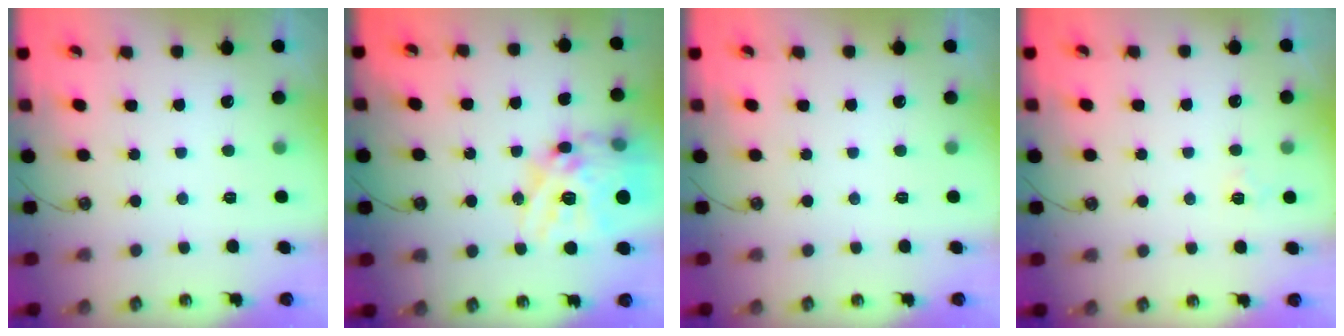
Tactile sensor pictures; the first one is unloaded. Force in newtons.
{"total": 20.7, "press": 20.6, "slide": 2.1}
{"total": 0.0}
{"total": 3.2, "press": 3.2, "slide": 0.6}